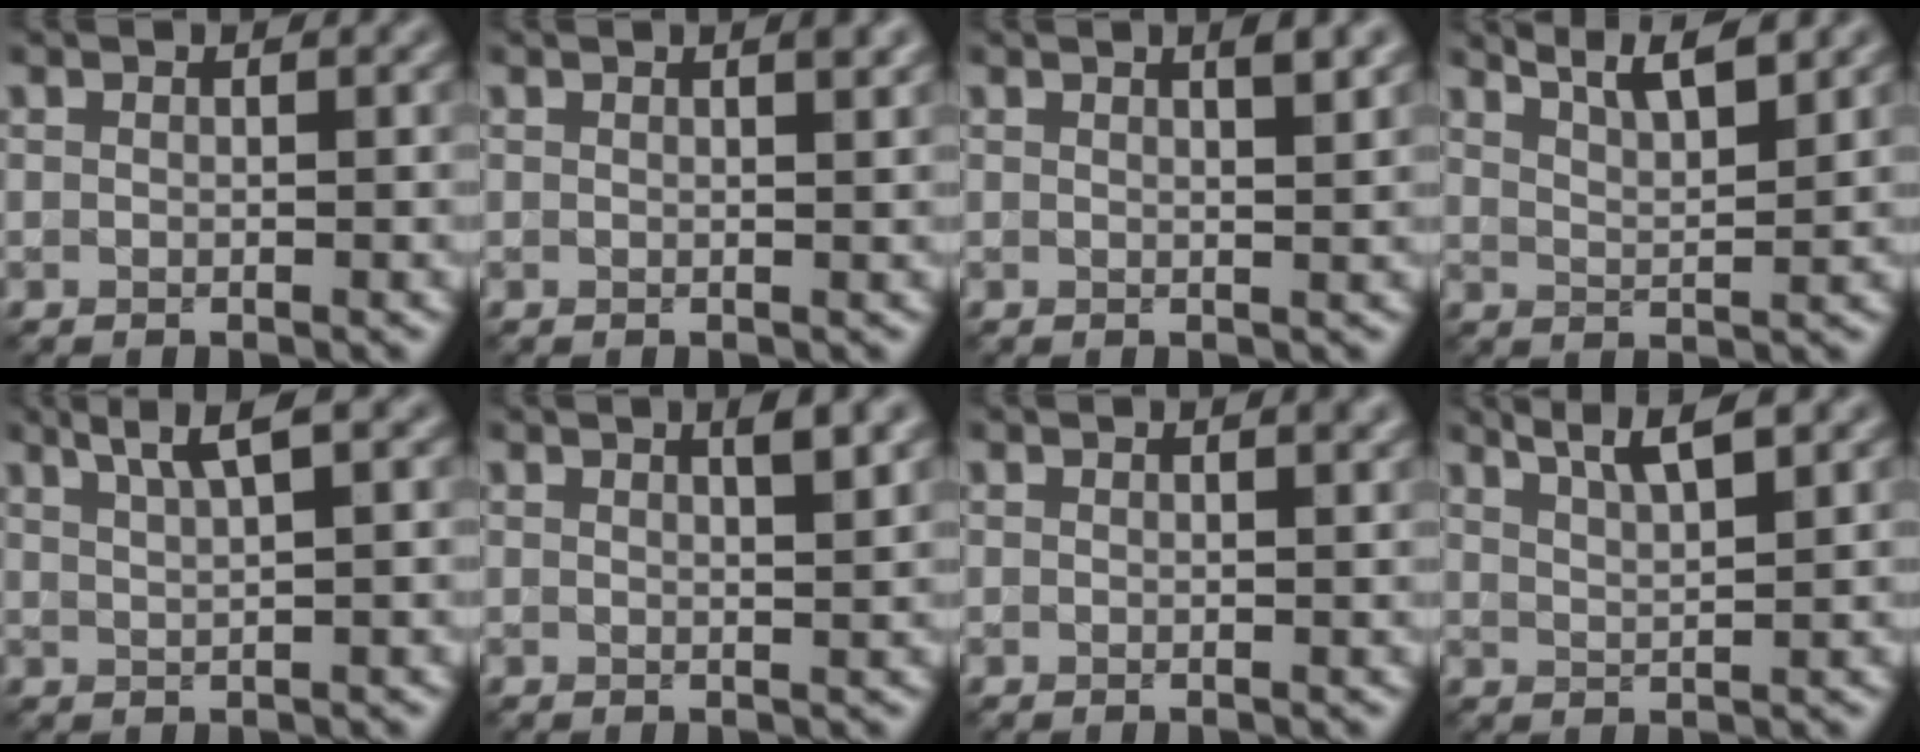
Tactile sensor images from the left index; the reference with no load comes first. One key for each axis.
{"total": 1.7, "fx": 0.9, "fy": 0.5, "fz": 1.3, "tx": -0.011, "ty": 0.003, "tz": 0.009}
{"total": 2.3, "fx": 1.2, "fy": 0.6, "fz": 1.9, "tx": -0.014, "ty": 0.004, "tz": 0.014}
{"total": 5.7, "fx": 4.4, "fy": 1.5, "fz": 3.3, "tx": -0.027, "ty": 0.023, "tz": 0.042}
{"total": 3.3, "fx": 2.0, "fy": 0.6, "fz": 2.5, "tx": -0.034, "ty": 0.007, "tz": 0.036}
{"total": 2.7, "fx": 1.4, "fy": 0.7, "fz": 2.2, "tx": -0.017, "ty": 0.005, "tz": 0.015}
{"total": 1.3, "fx": 0.8, "fy": 0.4, "fz": 1.0, "tx": -0.006, "ty": 0.004, "tz": 0.009}
{"total": 4.7, "fx": 3.4, "fy": 1.0, "fz": 3.1, "tx": -0.031, "ty": 0.014, "tz": 0.038}